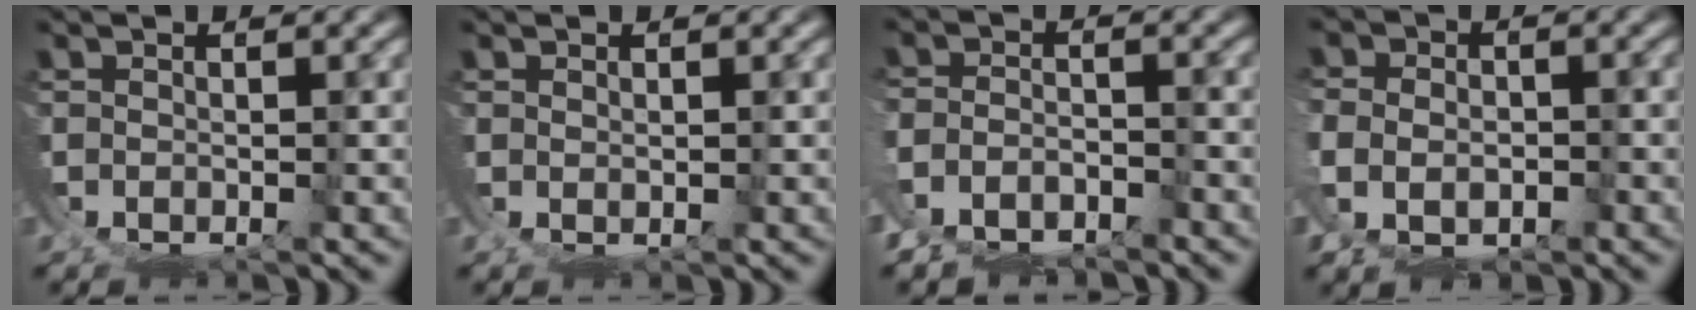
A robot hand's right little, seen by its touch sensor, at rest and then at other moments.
{"total": 0.8, "force": [0.7, -0.1, 0.3], "torque": [-0.011, -0.004, 0.019]}
{"total": 3.8, "force": [-2.8, 2.0, 1.6], "torque": [-0.039, -0.015, -0.045]}
{"total": 3.7, "force": [-0.9, 2.3, 2.8], "torque": [-0.061, -0.024, -0.001]}